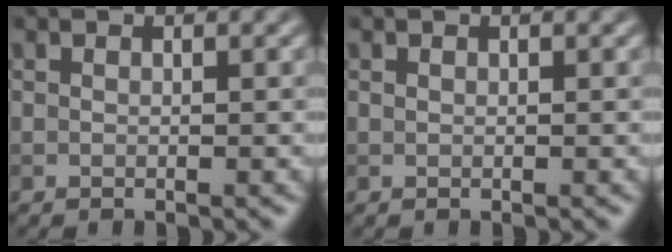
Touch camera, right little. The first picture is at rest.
{"total": 0.0}